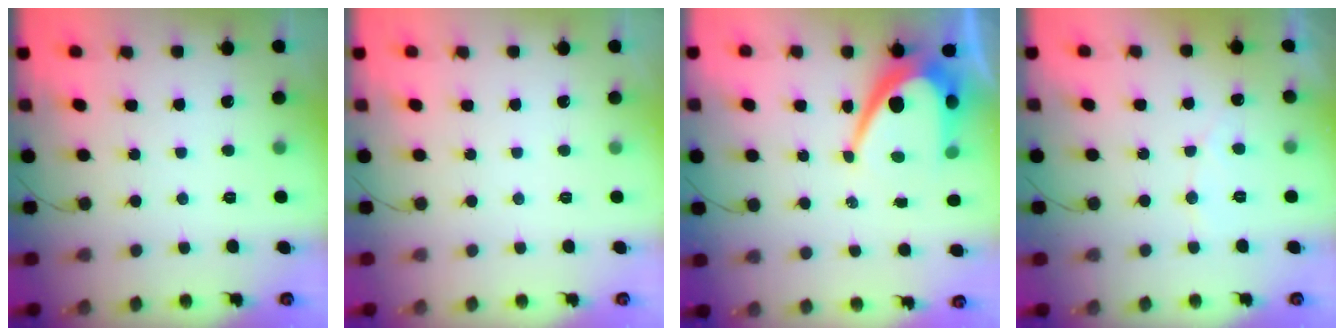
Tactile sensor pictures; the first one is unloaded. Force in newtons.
{"total": 0.0}
{"total": 11.8, "press": 11.8, "slide": 0.8}
{"total": 3.9, "press": 3.9, "slide": 0.2}